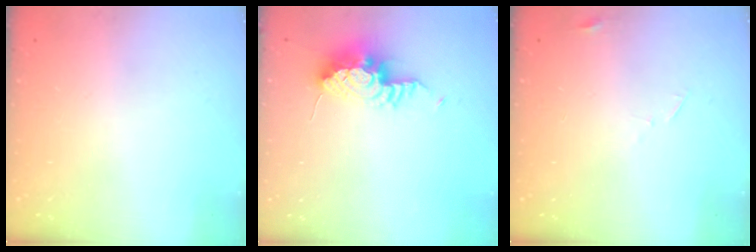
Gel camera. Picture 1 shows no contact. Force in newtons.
{"total": 9.9, "press": 9.5, "slide": 2.7}
{"total": 2.8, "press": 2.8, "slide": 0.2}